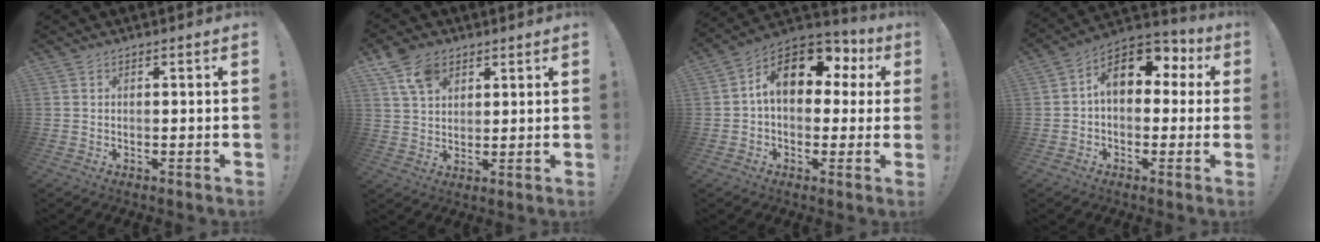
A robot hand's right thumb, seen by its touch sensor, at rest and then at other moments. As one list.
[{"total": 8.8, "force": [5.0, 5.7, 4.4], "torque": [-0.074, -0.014, 0.097]}, {"total": 15.6, "force": [5.4, 9.3, 11.3], "torque": [-0.172, -0.010, 0.096]}, {"total": 12.8, "force": [3.9, 8.0, 9.2], "torque": [-0.134, -0.003, 0.073]}]